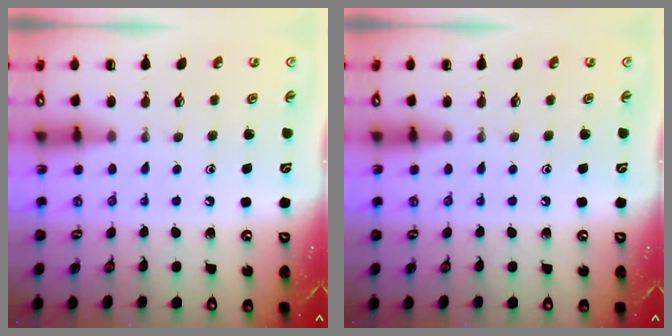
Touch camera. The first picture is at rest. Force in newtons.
{"total": 0.0}